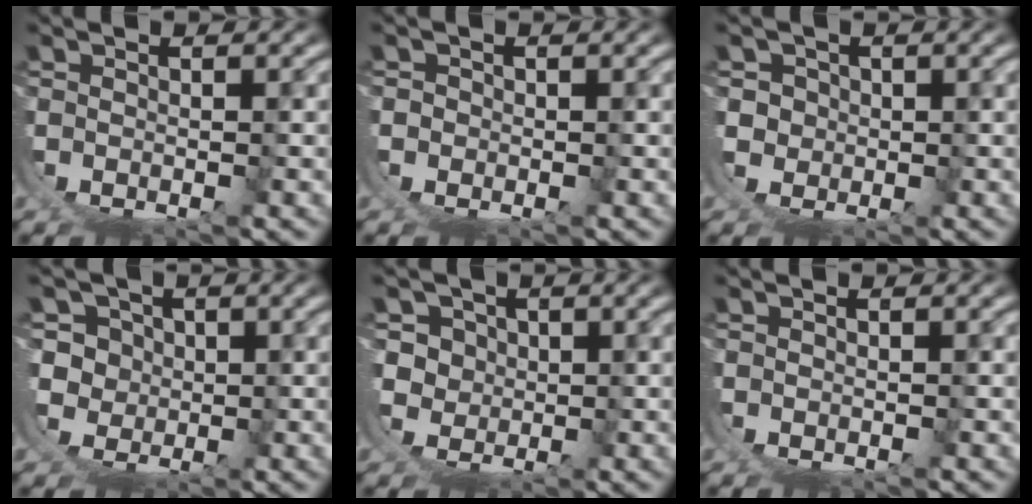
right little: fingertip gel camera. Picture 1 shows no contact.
{"total": 1.6, "force": [-0.6, 1.5, 0.2], "torque": [-0.009, -0.007, -0.014]}
{"total": 5.8, "force": [-0.4, 5.4, 2.1], "torque": [-0.067, -0.037, 0.002]}
{"total": 8.3, "force": [0.0, 7.7, 3.3], "torque": [-0.092, -0.043, 0.006]}
{"total": 7.2, "force": [0.2, 6.5, 2.9], "torque": [-0.087, -0.042, 0.012]}
{"total": 0.0}